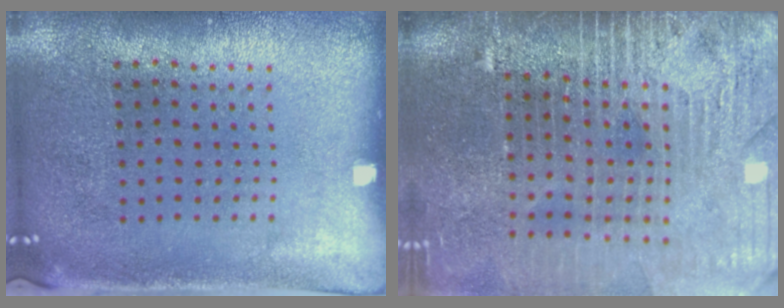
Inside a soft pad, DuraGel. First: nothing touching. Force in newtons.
{"total": 4.4, "press": 3.8, "slide": 2.2}